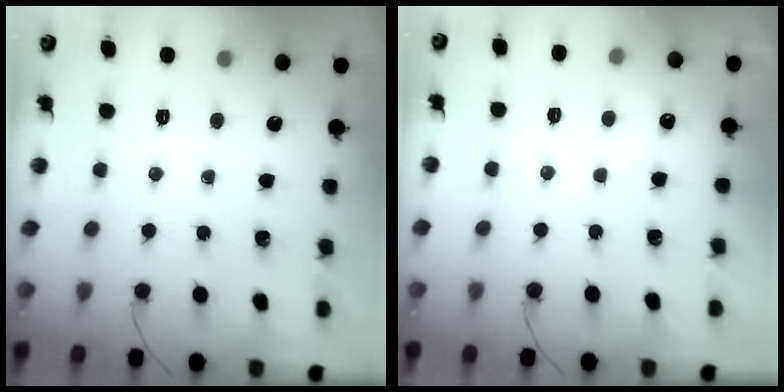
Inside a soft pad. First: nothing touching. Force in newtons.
{"total": 4.2, "press": 4.1, "slide": 1.0}